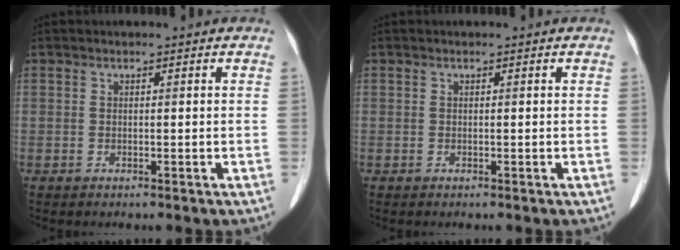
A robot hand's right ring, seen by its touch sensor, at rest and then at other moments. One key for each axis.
{"total": 0.0}